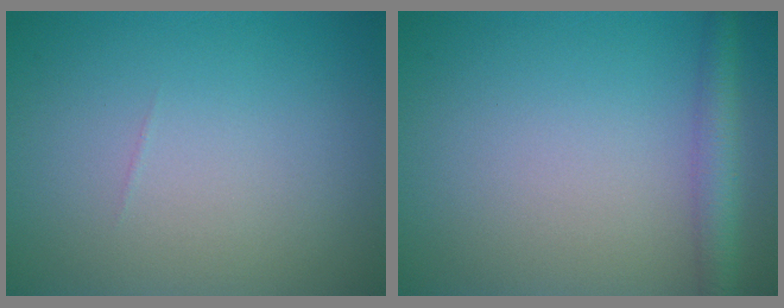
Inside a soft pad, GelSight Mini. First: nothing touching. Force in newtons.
{"total": 3.0, "press": 3.0, "slide": 0.1}